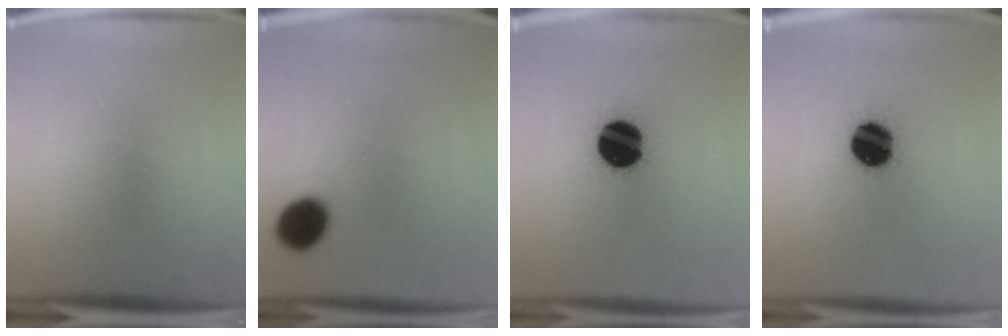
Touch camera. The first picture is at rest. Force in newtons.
{"total": 9.1}
{"total": 19.7}
{"total": 14.9}